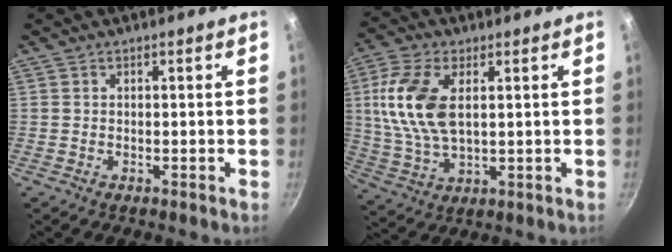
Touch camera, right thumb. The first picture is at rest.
{"total": 13.2, "force": [2.8, 7.1, 10.8], "torque": [-0.218, -0.001, 0.056]}